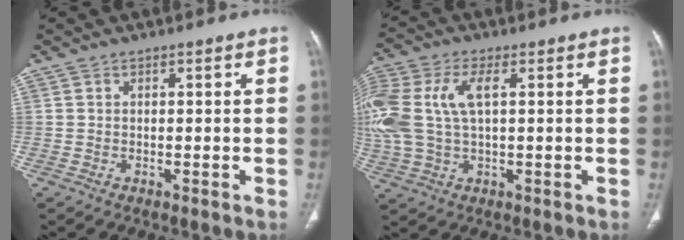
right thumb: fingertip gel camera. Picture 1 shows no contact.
{"total": 15.8, "force": [2.6, 8.4, 13.1], "torque": [-0.330, 0.018, 0.049]}